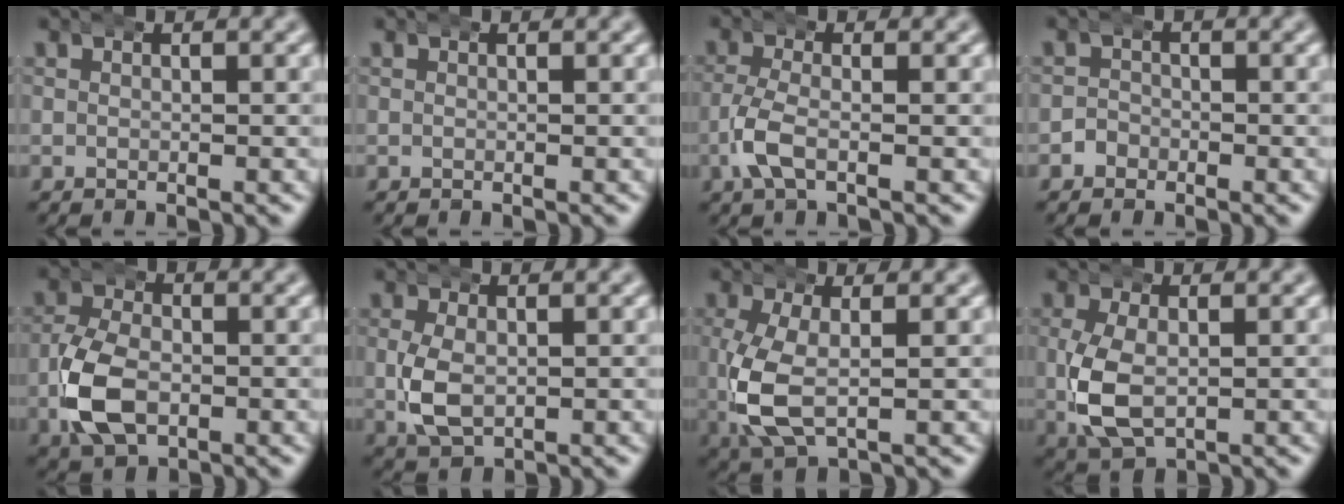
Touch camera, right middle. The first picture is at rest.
{"total": 0.0}
{"total": 3.3, "force": [-1.1, 1.3, 2.8], "torque": [-0.070, -0.008, -0.018]}
{"total": 1.4, "force": [-0.9, 1.0, 0.0], "torque": [-0.001, -0.001, -0.019]}
{"total": 6.1, "force": [-1.4, 4.1, 4.3], "torque": [-0.106, -0.009, -0.018]}
{"total": 4.1, "force": [-0.4, 2.7, 3.0], "torque": [-0.077, -0.010, 0.004]}
{"total": 6.1, "force": [-0.5, 3.6, 4.9], "torque": [-0.134, -0.017, 0.007]}
{"total": 5.7, "force": [-0.5, 3.9, 4.2], "torque": [-0.111, -0.012, 0.003]}